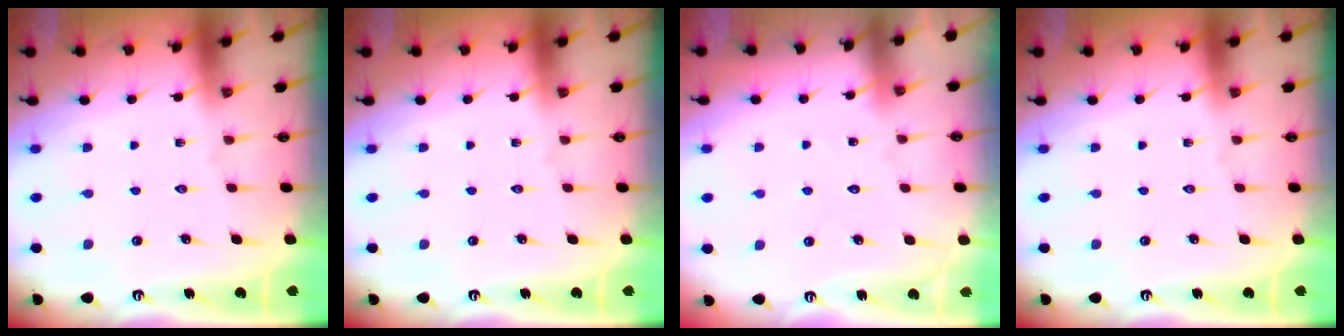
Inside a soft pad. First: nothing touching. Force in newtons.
{"total": 0.0}
{"total": 4.8, "press": 4.8, "slide": 0.5}
{"total": 0.0}